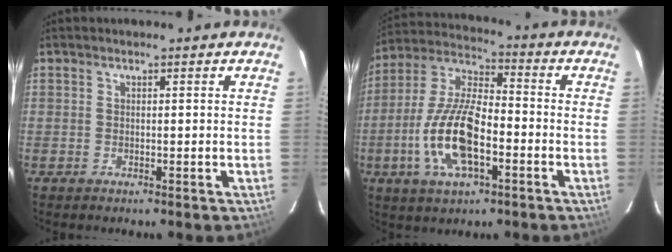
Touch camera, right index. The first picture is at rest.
{"total": 15.1, "force": [-4.8, 5.8, 13.0], "torque": [-0.279, -0.004, -0.092]}